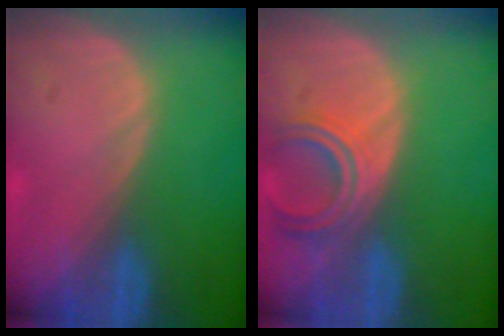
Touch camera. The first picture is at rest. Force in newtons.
{"total": 5.5, "press": 5.1, "slide": 2.1}